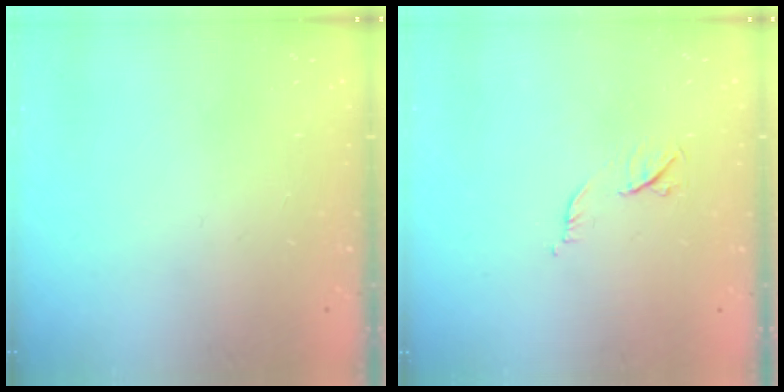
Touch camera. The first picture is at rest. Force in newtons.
{"total": 6.2, "press": 6.1, "slide": 1.1}